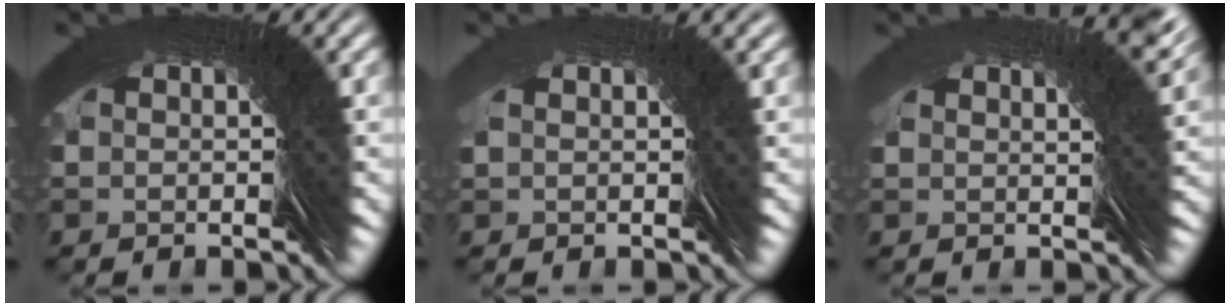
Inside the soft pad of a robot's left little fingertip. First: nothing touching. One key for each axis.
{"total": 2.6, "fx": 0.6, "fy": -2.1, "fz": -1.4, "tx": 0.032, "ty": 0.016, "tz": 0.008}
{"total": 4.7, "fx": 1.5, "fy": -4.2, "fz": -1.5, "tx": 0.057, "ty": 0.037, "tz": 0.017}